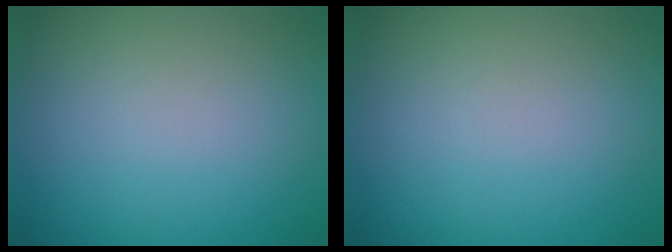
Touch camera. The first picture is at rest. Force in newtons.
{"total": 0.0}